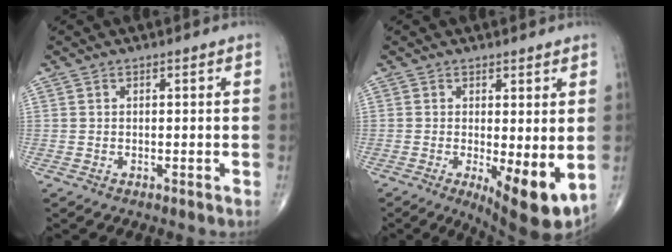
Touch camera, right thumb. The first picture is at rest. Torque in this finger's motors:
{"motor_torque": [1.23, 1.41, 0.55, -0.57, 0.31]}